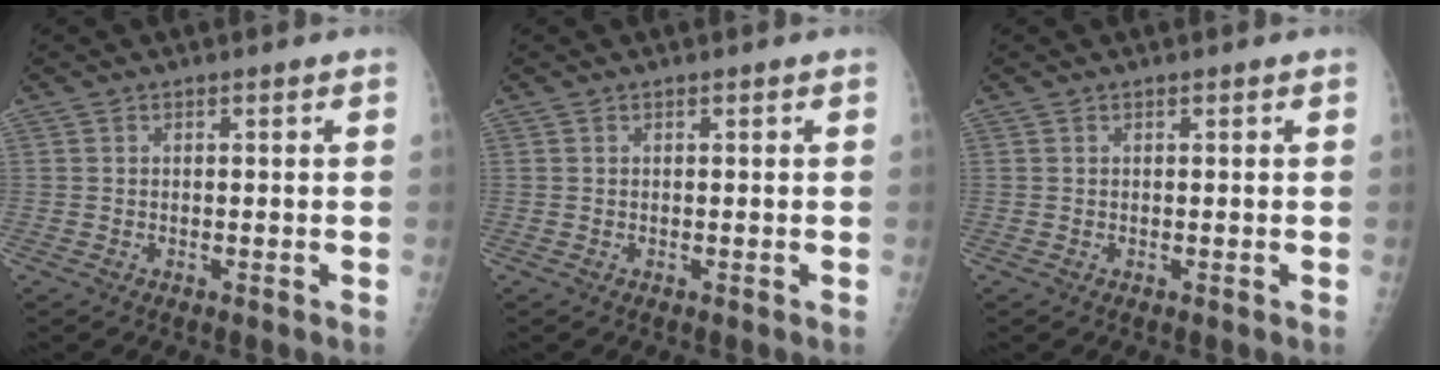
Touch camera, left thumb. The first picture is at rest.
{"total": 0.0}
{"total": 0.0}